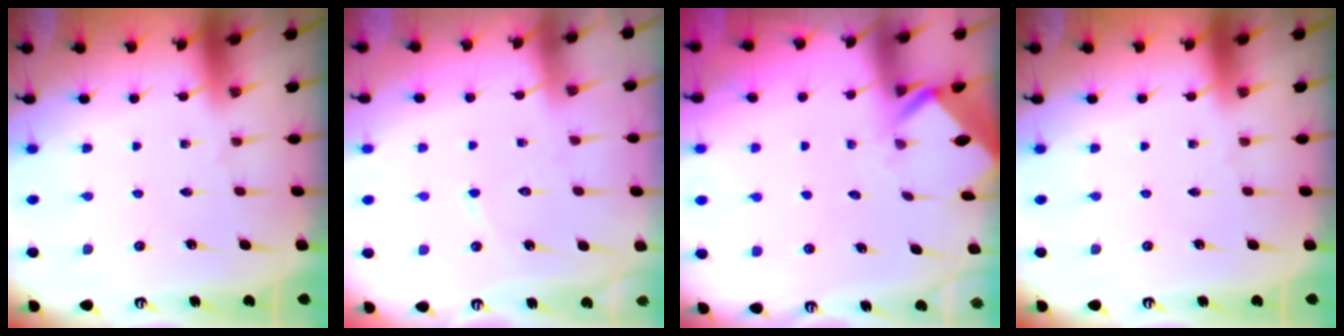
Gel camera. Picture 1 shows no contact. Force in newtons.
{"total": 4.5, "press": 4.4, "slide": 0.5}
{"total": 2.8, "press": 2.8, "slide": 0.1}
{"total": 0.0}